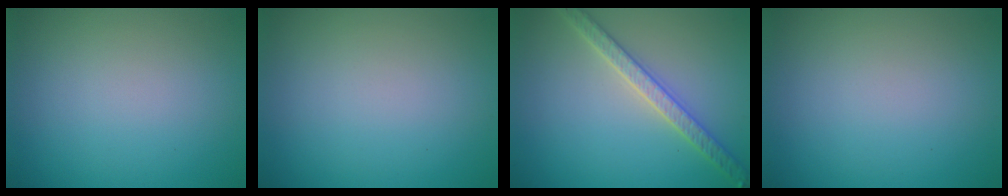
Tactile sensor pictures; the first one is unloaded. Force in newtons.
{"total": 0.0}
{"total": 3.8, "press": 3.7, "slide": 0.8}
{"total": 0.0}